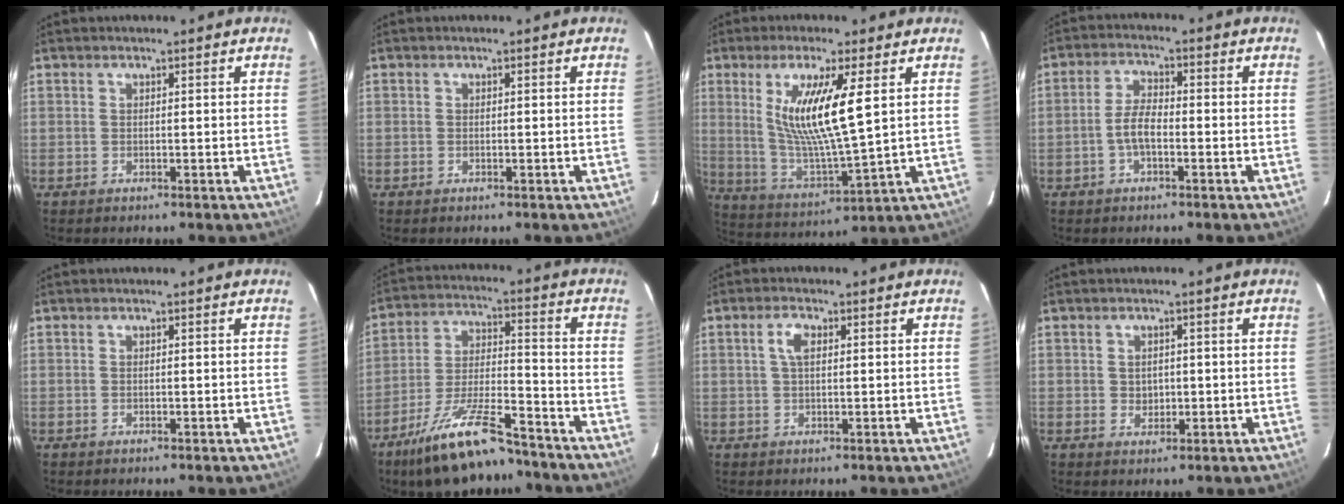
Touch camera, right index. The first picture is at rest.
{"total": 0.0}
{"total": 14.1, "force": [4.1, 1.6, 13.3], "torque": [-0.252, -0.016, 0.090]}
{"total": 4.5, "force": [-1.6, 1.8, 3.8], "torque": [-0.081, 0.009, -0.030]}
{"total": 0.0}
{"total": 16.6, "force": [-12.8, 4.4, 9.6], "torque": [-0.194, -0.010, -0.218]}
{"total": 3.0, "force": [0.8, 1.5, 2.5], "torque": [-0.050, 0.008, 0.015]}
{"total": 2.5, "force": [0.0, 2.3, 1.0], "torque": [-0.014, 0.003, 0.002]}